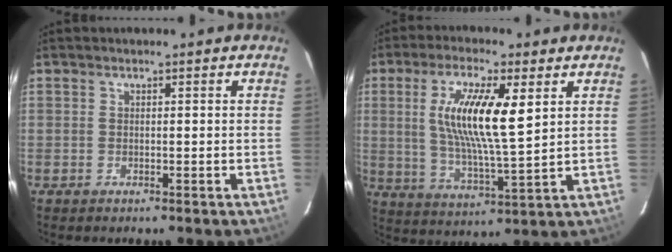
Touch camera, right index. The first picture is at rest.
{"total": 13.5, "force": [3.7, 2.7, 12.7], "torque": [-0.240, -0.003, 0.070]}